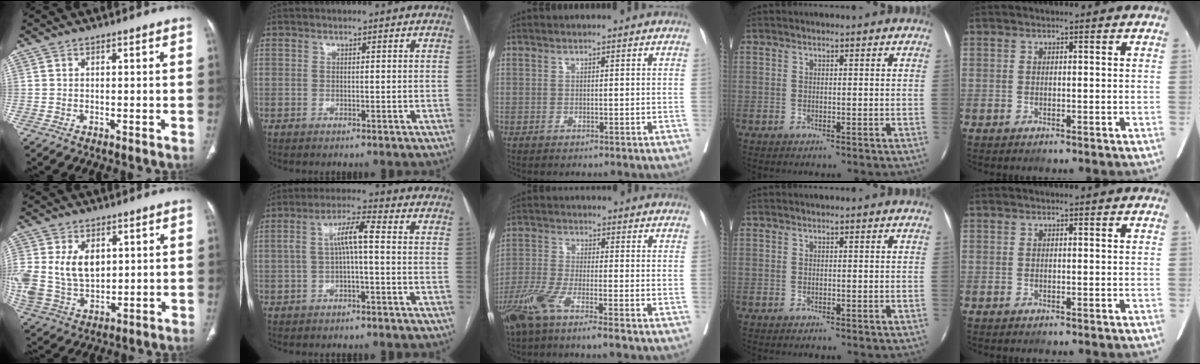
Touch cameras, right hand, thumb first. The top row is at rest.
{"thumb": {"total": 15.5, "force": [3.2, 10.9, 10.6], "torque": [-0.223, -0.010, 0.078]}, "index": {"total": 5.9, "force": [-0.3, 1.2, 5.8], "torque": [-0.111, 0.029, -0.003]}, "middle": {"total": 7.4, "force": [-4.9, 0.4, 5.5], "torque": [-0.118, -0.015, -0.102]}}